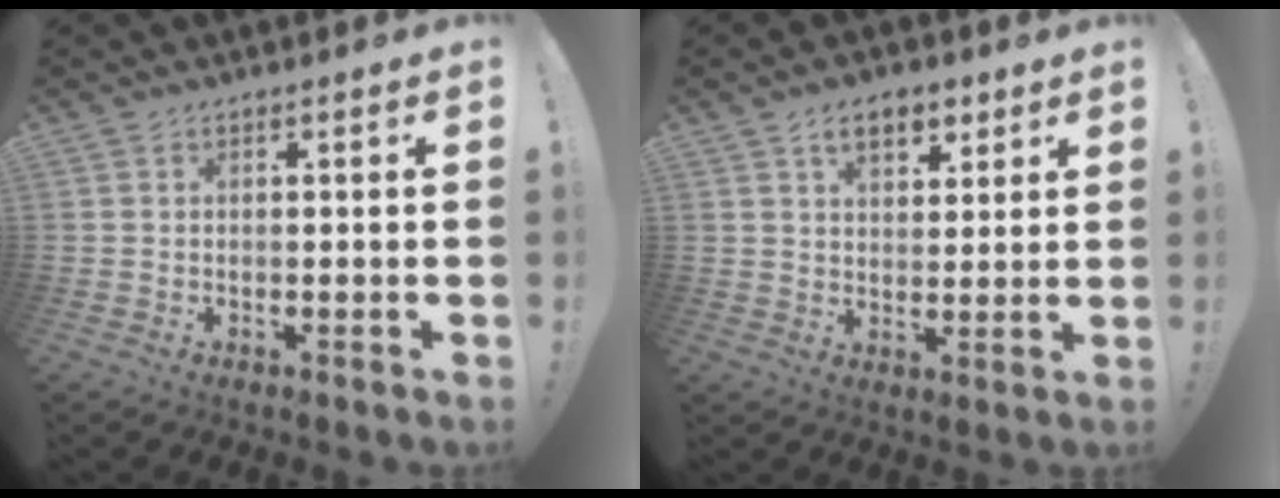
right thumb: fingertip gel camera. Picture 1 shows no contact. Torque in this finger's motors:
{"motor_torque": [0.57, 1.36, 0.19, -0.07, 0.00]}